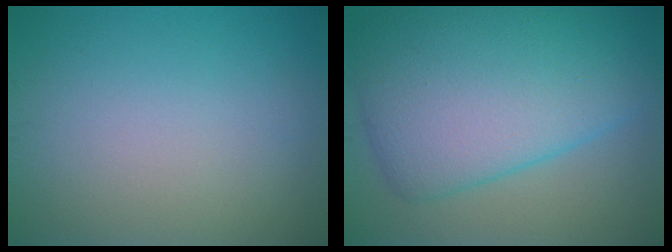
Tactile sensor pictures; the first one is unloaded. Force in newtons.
{"total": 11.0, "press": 11.0, "slide": 0.2}